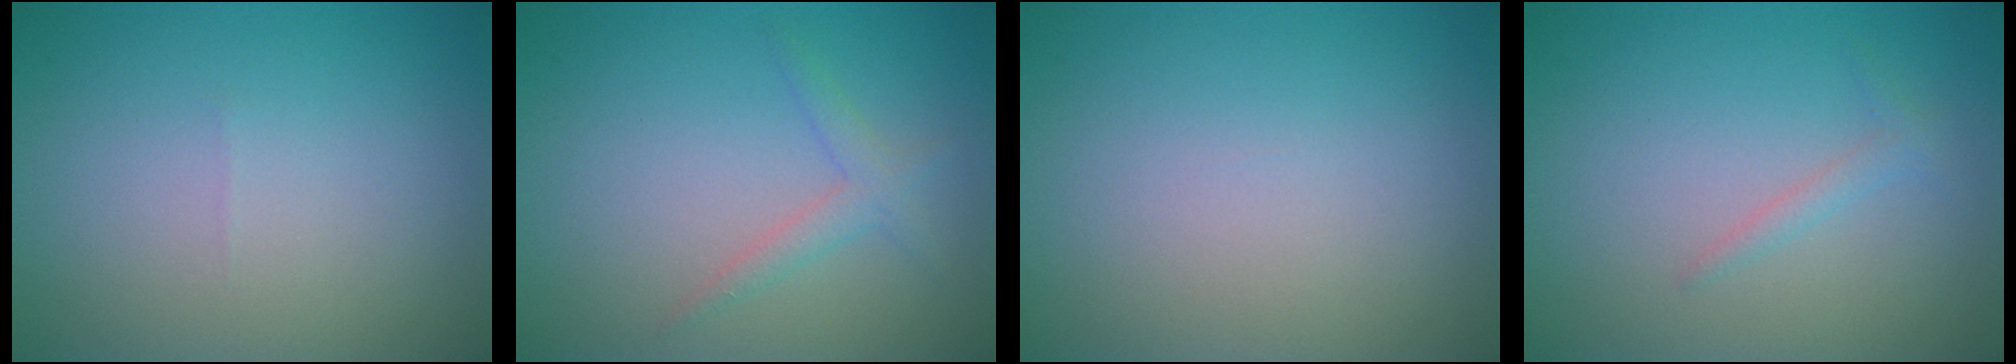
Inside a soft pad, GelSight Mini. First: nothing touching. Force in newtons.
{"total": 1.7, "press": 1.7, "slide": 0.1}
{"total": 0.0}
{"total": 1.0, "press": 1.0, "slide": 0.1}